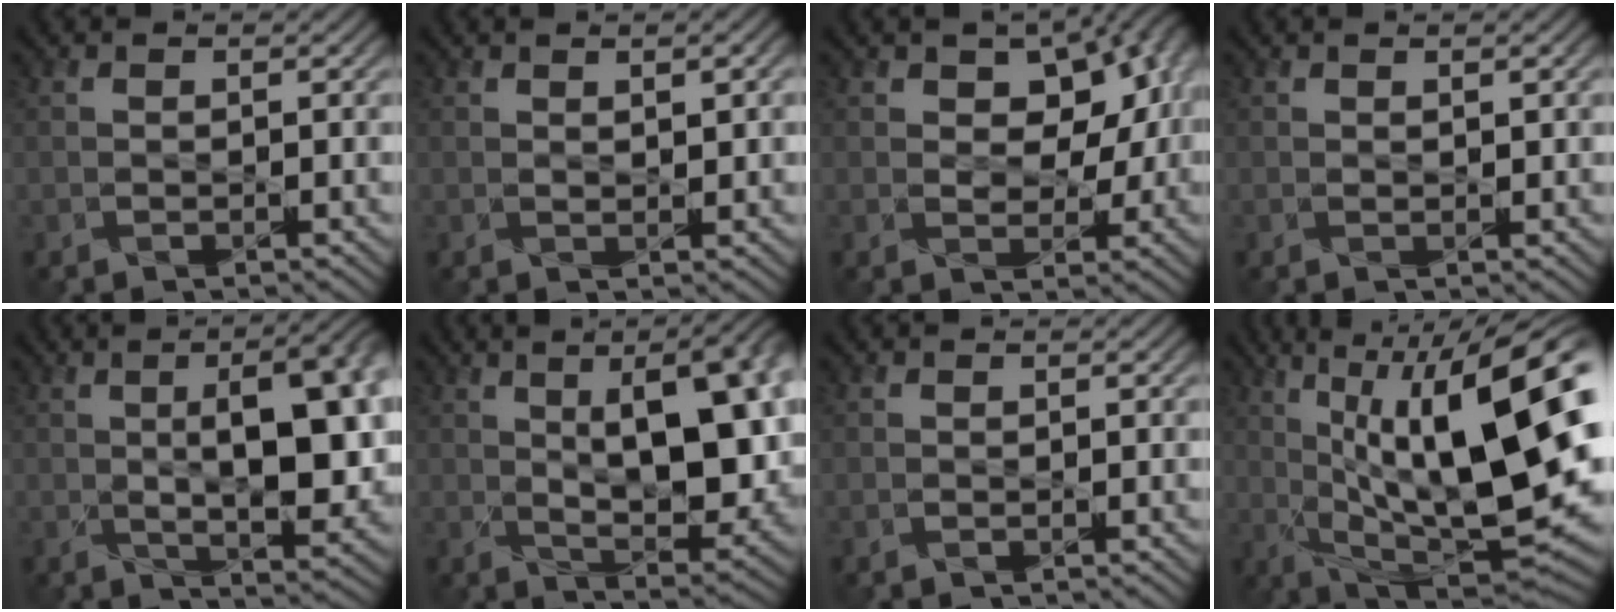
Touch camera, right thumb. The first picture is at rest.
{"total": 2.1, "force": [0.9, 0.5, 1.9], "torque": [-0.029, -0.001, 0.019]}
{"total": 10.6, "force": [3.4, 6.8, 7.5], "torque": [-0.104, 0.016, 0.054]}
{"total": 0.9, "force": [0.4, 0.0, 0.7], "torque": [-0.012, 0.001, 0.007]}
{"total": 12.9, "force": [1.6, 5.2, 11.7], "torque": [-0.144, 0.019, 0.011]}
{"total": 16.3, "force": [3.9, 7.2, 14.1], "torque": [-0.188, 0.029, 0.063]}
{"total": 0.0}
{"total": 19.0, "force": [3.5, 7.0, 17.3], "torque": [-0.282, 0.019, 0.061]}